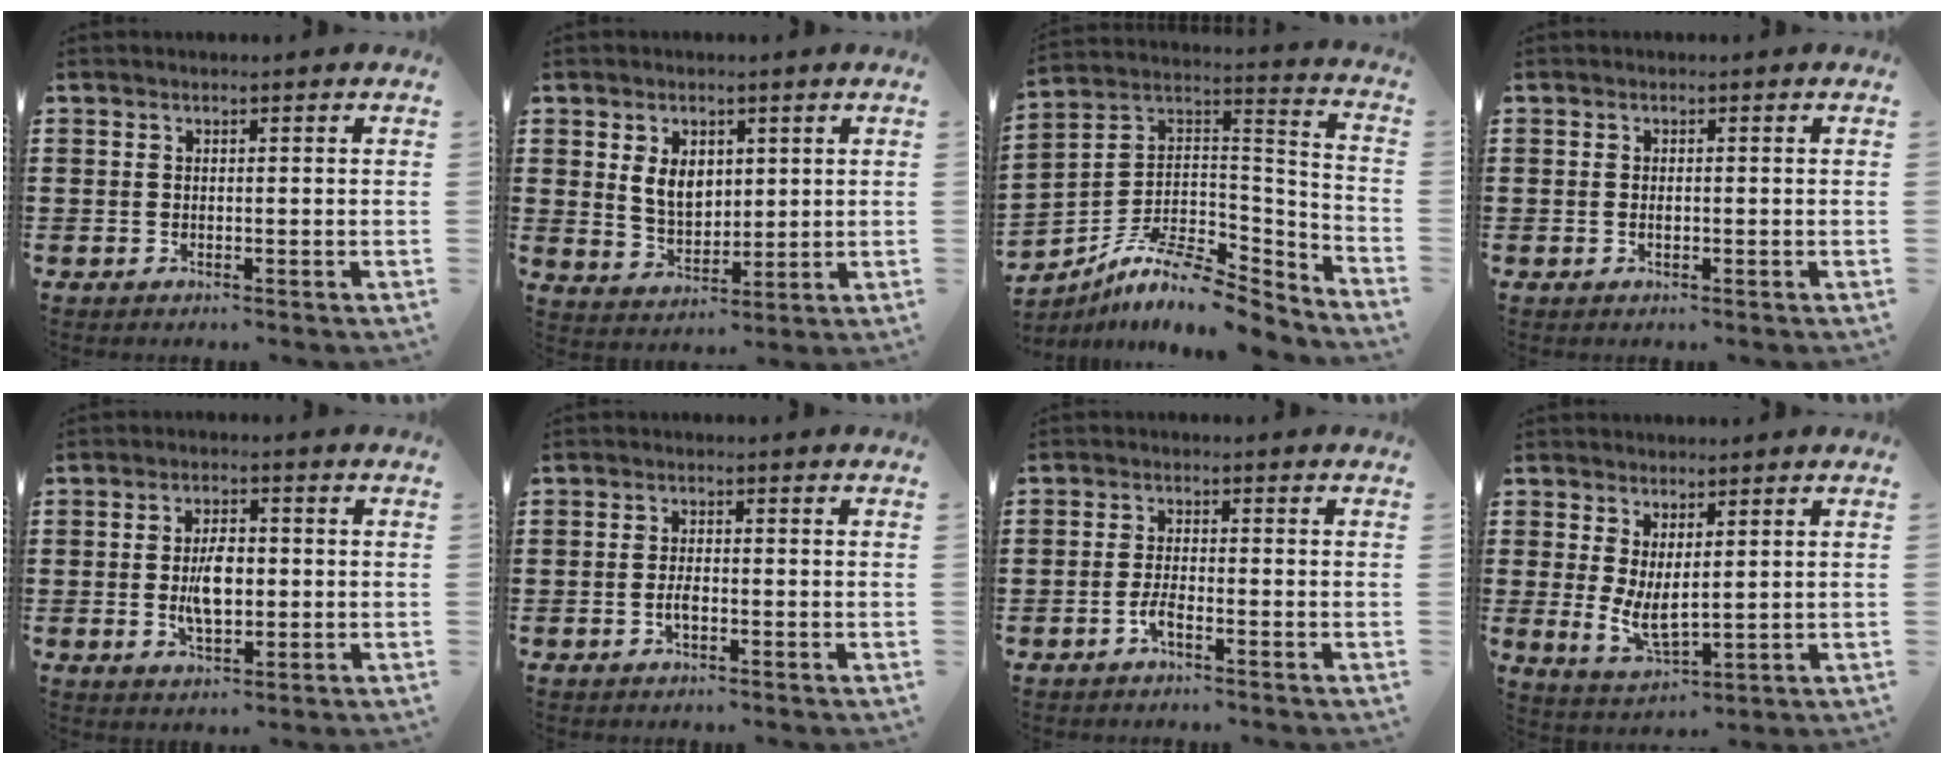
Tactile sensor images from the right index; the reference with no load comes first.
{"total": 5.6, "force": [1.6, 3.8, 3.7], "torque": [-0.077, 0.008, 0.026]}
{"total": 9.7, "force": [-7.7, 3.0, 5.1], "torque": [-0.105, 0.005, -0.153]}
{"total": 0.8, "force": [-0.1, 0.2, 0.8], "torque": [-0.017, -0.001, -0.001]}
{"total": 5.8, "force": [-0.2, 2.8, 5.0], "torque": [-0.094, 0.001, -0.007]}
{"total": 2.1, "force": [-0.7, 0.7, 1.9], "torque": [-0.043, -0.002, -0.016]}
{"total": 2.8, "force": [-1.5, 0.8, 2.2], "torque": [-0.053, -0.002, -0.032]}
{"total": 4.9, "force": [1.0, 2.1, 4.3], "torque": [-0.096, -0.004, 0.020]}